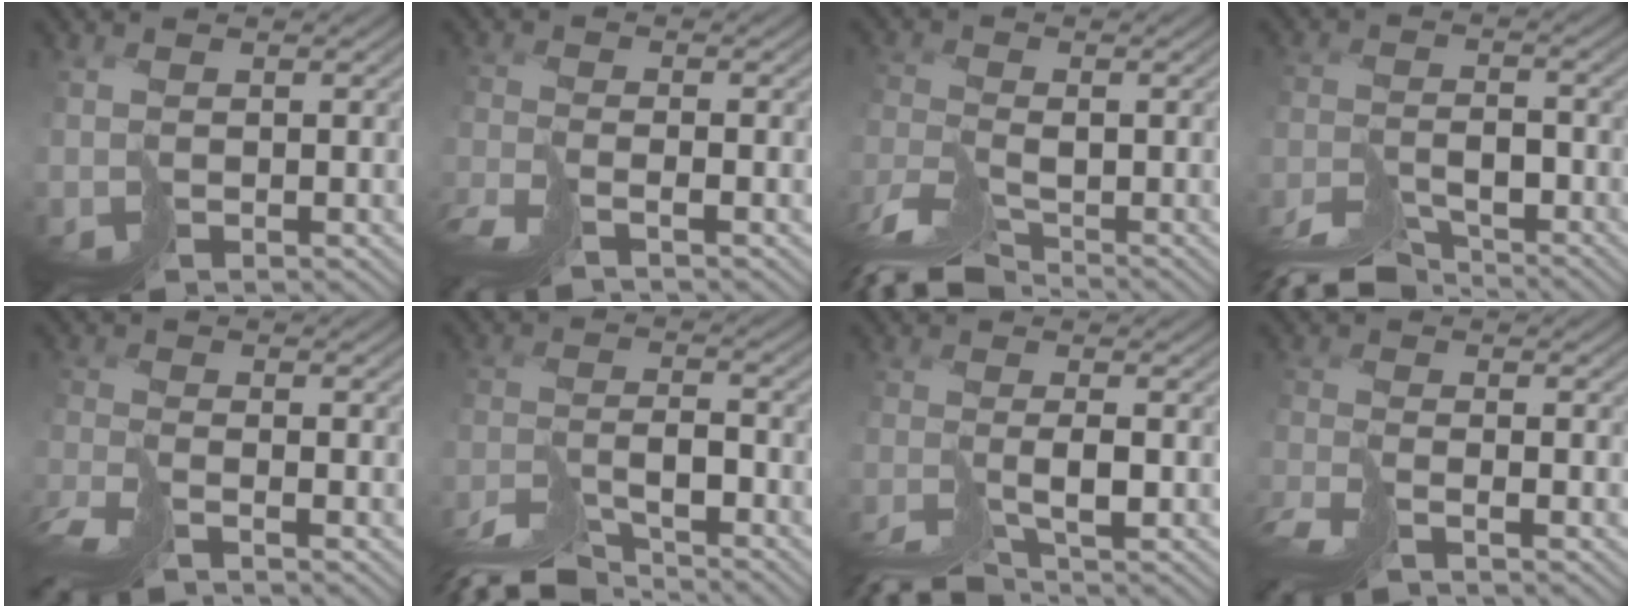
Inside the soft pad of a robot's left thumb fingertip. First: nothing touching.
{"total": 3.5, "force": [-3.2, -0.6, 1.2], "torque": [-0.028, -0.005, -0.069]}
{"total": 7.1, "force": [-6.4, 1.1, 2.8], "torque": [-0.050, -0.006, -0.131]}
{"total": 7.4, "force": [-7.0, 1.2, 2.2], "torque": [-0.034, -0.002, -0.131]}
{"total": 4.7, "force": [-4.5, -0.3, 1.5], "torque": [-0.037, -0.007, -0.093]}
{"total": 8.4, "force": [-7.8, 1.0, 3.1], "torque": [-0.053, 0.000, -0.146]}
{"total": 5.3, "force": [-4.6, -0.2, 2.6], "torque": [-0.033, 0.000, -0.085]}
{"total": 4.1, "force": [-3.9, -0.4, 1.4], "torque": [-0.034, -0.008, -0.081]}